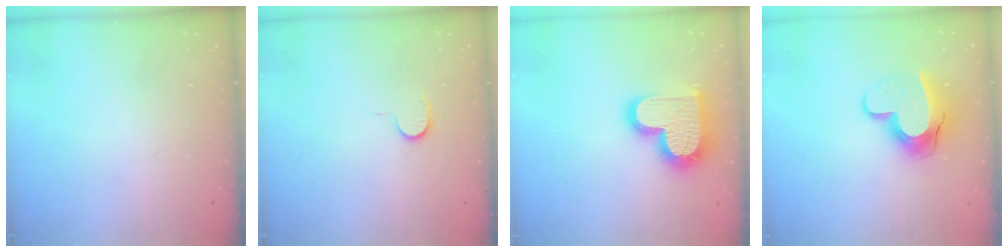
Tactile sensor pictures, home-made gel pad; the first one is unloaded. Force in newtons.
{"total": 4.0, "press": 4.0, "slide": 0.4}
{"total": 19.8, "press": 19.7, "slide": 1.3}
{"total": 13.1, "press": 13.0, "slide": 1.2}